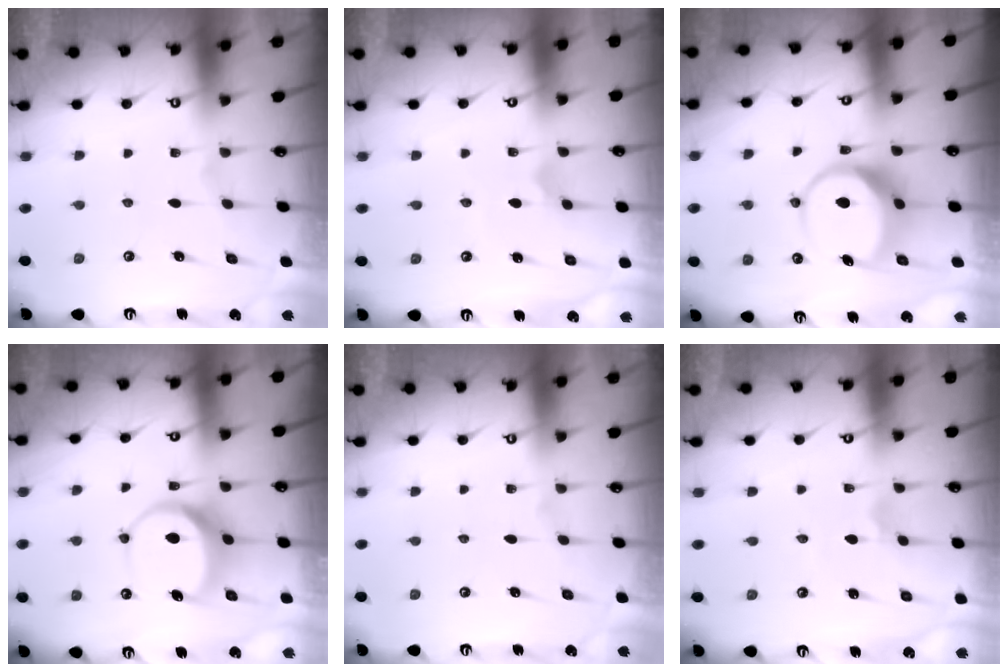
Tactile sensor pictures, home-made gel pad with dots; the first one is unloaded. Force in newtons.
{"total": 2.1, "press": 2.1, "slide": 0.6}
{"total": 7.1, "press": 7.1, "slide": 0.9}
{"total": 7.7, "press": 7.7, "slide": 0.9}
{"total": 0.0}
{"total": 1.6, "press": 1.6, "slide": 0.3}